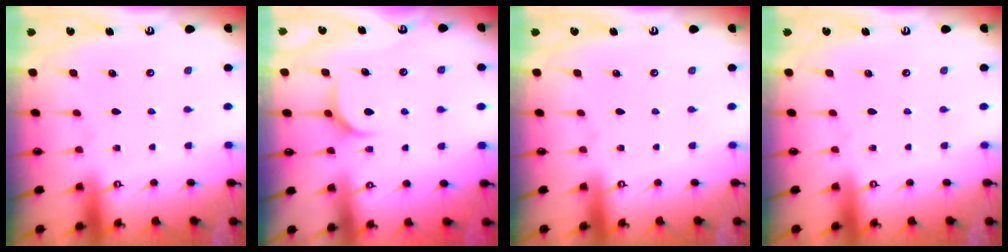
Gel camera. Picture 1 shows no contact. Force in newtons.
{"total": 5.4, "press": 5.4, "slide": 0.6}
{"total": 0.0}
{"total": 0.0}